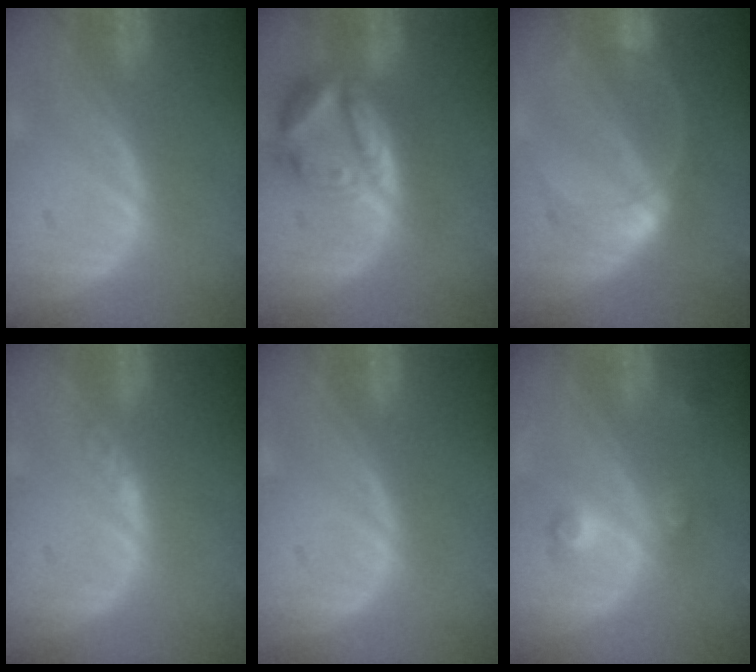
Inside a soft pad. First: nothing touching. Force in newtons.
{"total": 8.0, "press": 7.1, "slide": 3.8}
{"total": 5.6, "press": 5.6, "slide": 0.1}
{"total": 1.6, "press": 1.3, "slide": 0.9}
{"total": 0.0}
{"total": 3.7, "press": 3.4, "slide": 1.7}